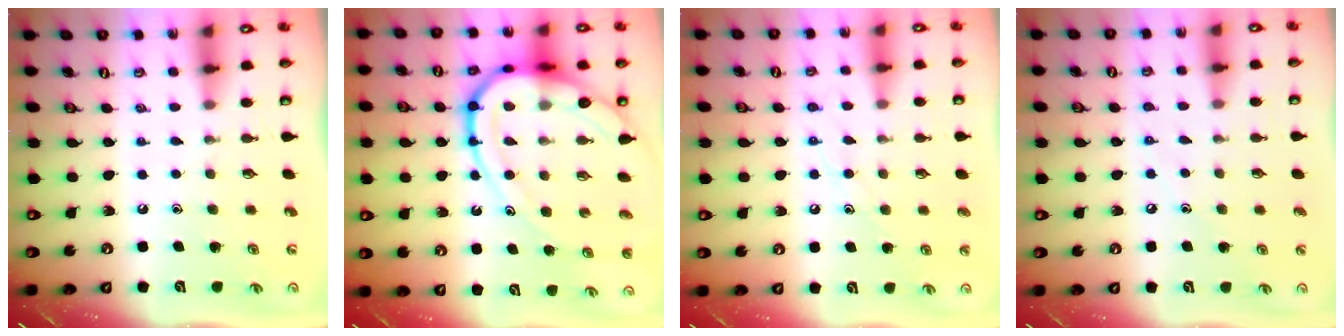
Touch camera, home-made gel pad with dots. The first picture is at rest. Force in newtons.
{"total": 20.5, "press": 20.4, "slide": 2.0}
{"total": 7.2, "press": 7.2, "slide": 0.5}
{"total": 4.2, "press": 4.2, "slide": 0.2}